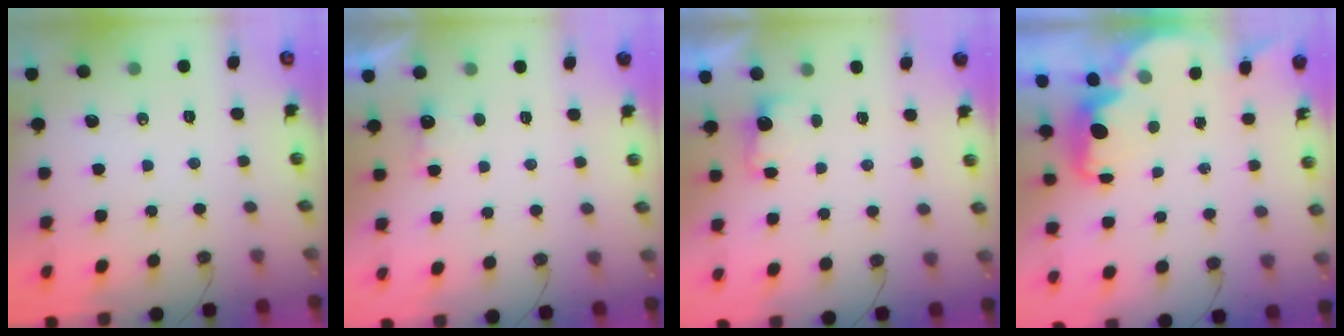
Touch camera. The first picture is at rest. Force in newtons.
{"total": 2.1, "press": 1.9, "slide": 0.9}
{"total": 2.6, "press": 2.4, "slide": 1.0}
{"total": 2.2, "press": 2.1, "slide": 0.6}